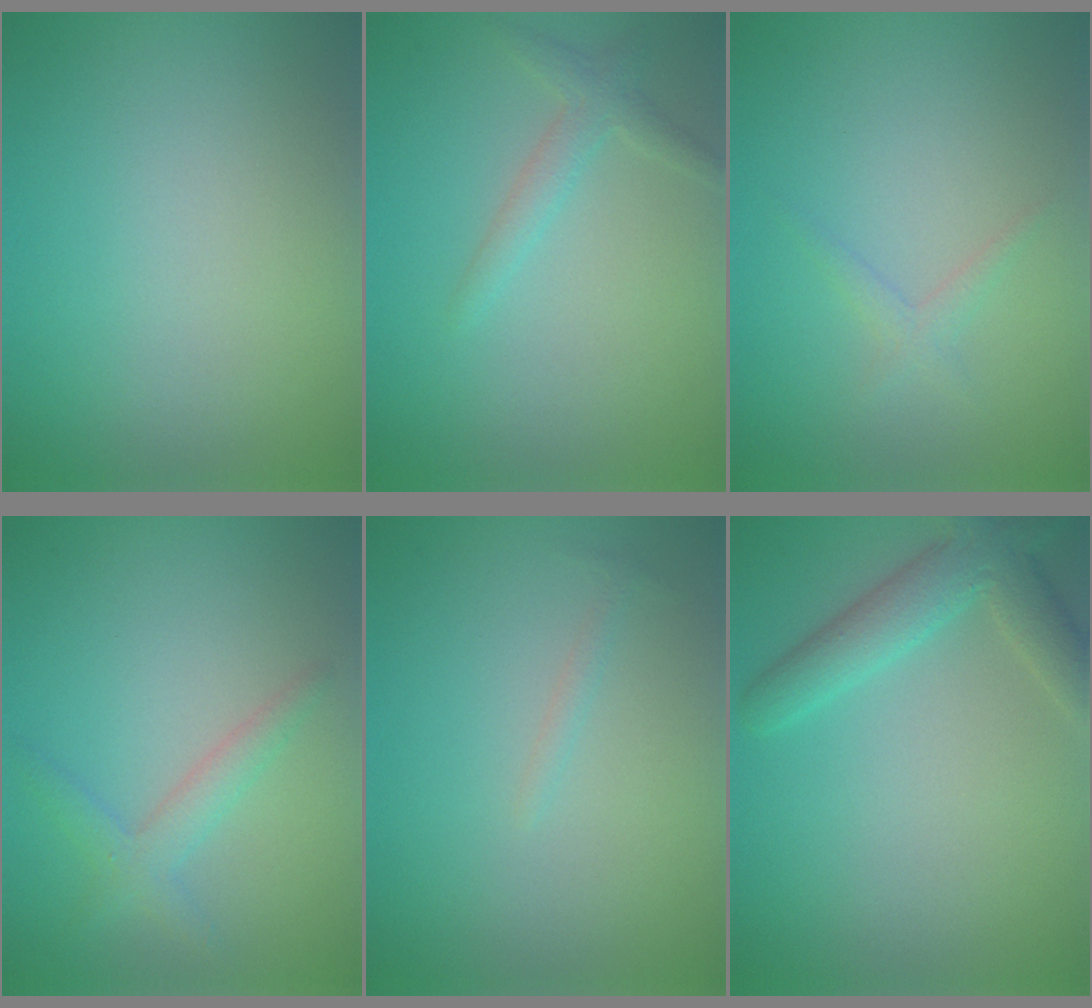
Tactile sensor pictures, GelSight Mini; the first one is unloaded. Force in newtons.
{"total": 1.9, "press": 1.9, "slide": 0.1}
{"total": 1.1, "press": 1.1, "slide": 0.0}
{"total": 2.2, "press": 2.2, "slide": 0.0}
{"total": 0.7, "press": 0.7, "slide": 0.1}
{"total": 4.5, "press": 4.5, "slide": 0.4}